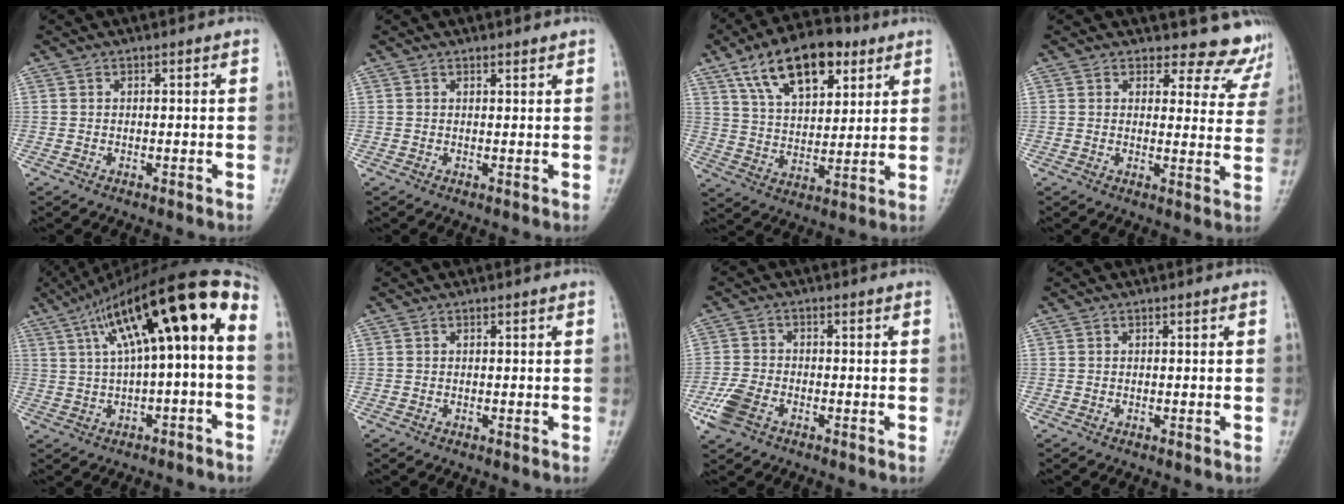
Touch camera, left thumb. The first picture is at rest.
{"total": 0.8, "force": [0.8, 0.1, 0.3], "torque": [-0.004, -0.006, 0.013]}
{"total": 16.8, "force": [8.8, 8.6, 11.5], "torque": [-0.156, -0.020, 0.152]}
{"total": 9.2, "force": [8.7, 3.2, 0.1], "torque": [0.046, -0.070, 0.074]}
{"total": 16.6, "force": [2.7, 4.1, 15.8], "torque": [-0.250, 0.062, 0.043]}
{"total": 0.0}
{"total": 5.8, "force": [-3.0, 3.5, 3.5], "torque": [-0.085, 0.009, -0.061]}
{"total": 0.0}